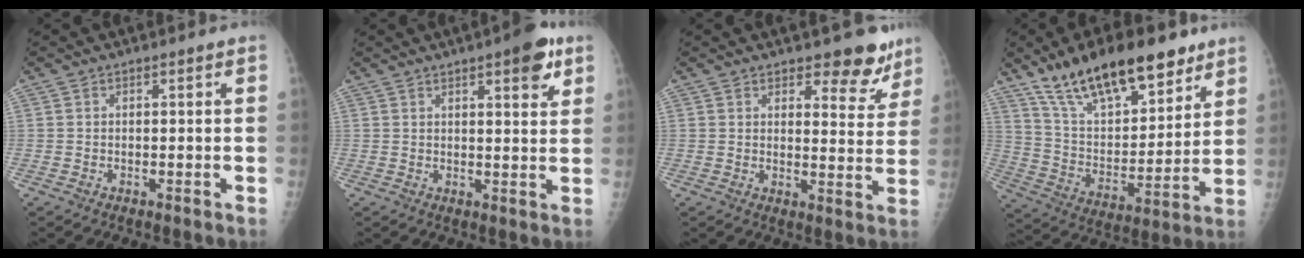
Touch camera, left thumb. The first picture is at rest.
{"total": 6.9, "force": [3.8, 2.0, 5.3], "torque": [-0.056, -0.014, 0.045]}
{"total": 7.6, "force": [5.9, 3.2, 3.6], "torque": [-0.007, -0.042, 0.075]}
{"total": 22.3, "force": [15.2, 8.8, 13.7], "torque": [-0.188, -0.055, 0.264]}